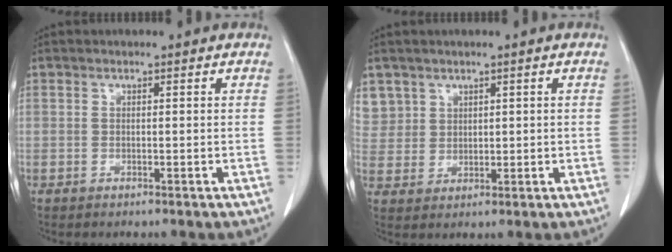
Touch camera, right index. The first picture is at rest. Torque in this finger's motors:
{"motor_torque": [-0.33, 0.41, -0.01, -0.02]}